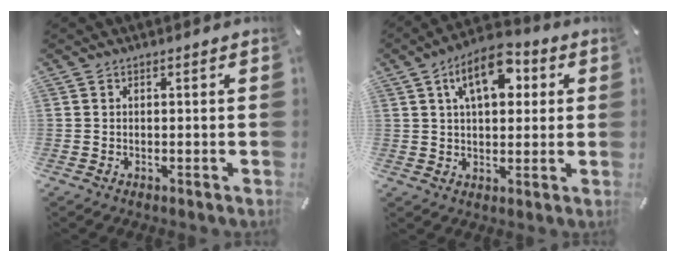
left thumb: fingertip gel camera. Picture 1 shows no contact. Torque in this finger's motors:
{"motor_torque": [1.66, 1.66, 0.58, -0.45, 0.14]}